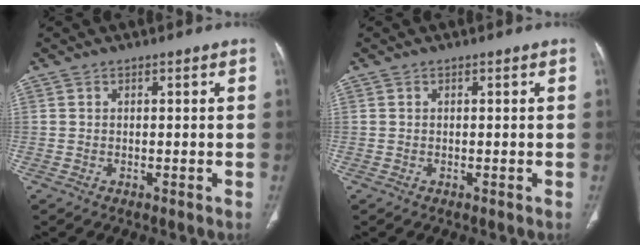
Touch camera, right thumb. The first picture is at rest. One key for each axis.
{"total": 0.0}